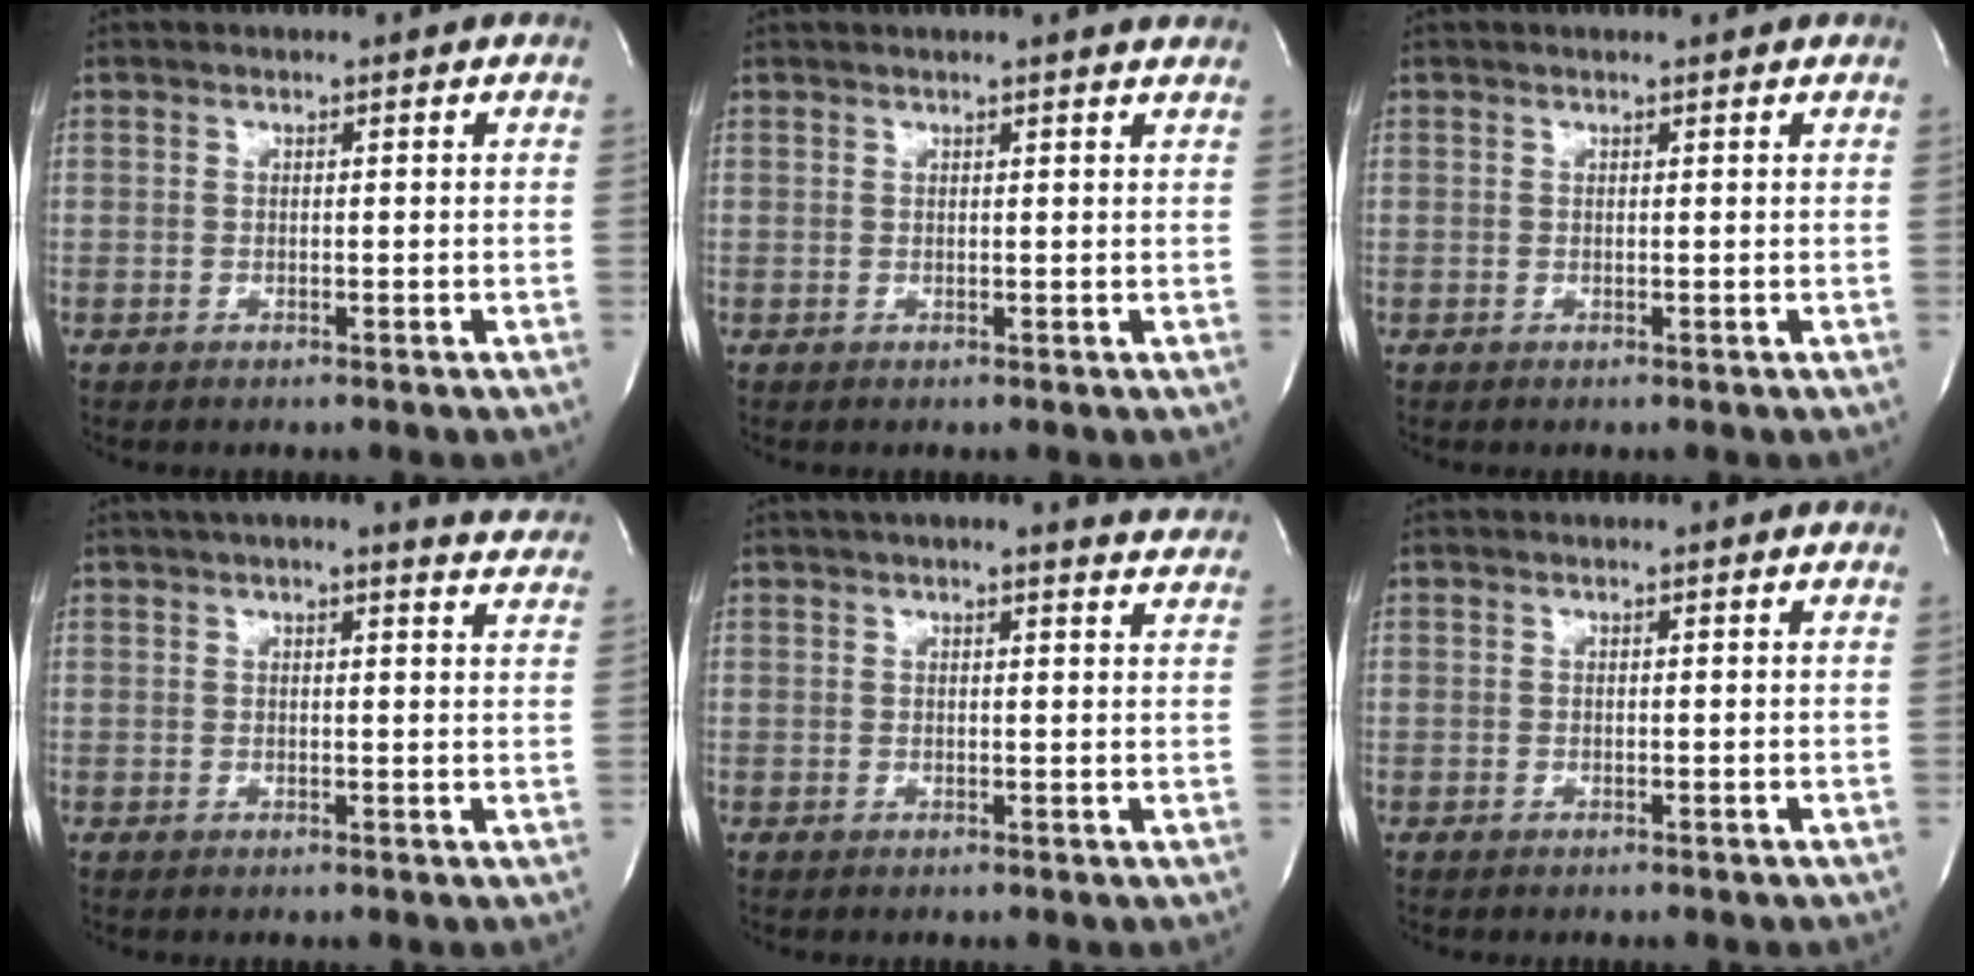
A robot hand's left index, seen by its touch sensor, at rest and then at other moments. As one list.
[{"total": 5.6, "force": [5.2, -0.3, 2.1], "torque": [-0.028, 0.016, 0.046]}, {"total": 1.5, "force": [1.4, -0.1, 0.4], "torque": [-0.007, 0.008, 0.019]}, {"total": 10.4, "force": [9.5, 1.3, 4.1], "torque": [-0.045, 0.002, 0.097]}, {"total": 8.2, "force": [7.6, 0.7, 2.9], "torque": [-0.031, 0.000, 0.072]}, {"total": 0.0}]